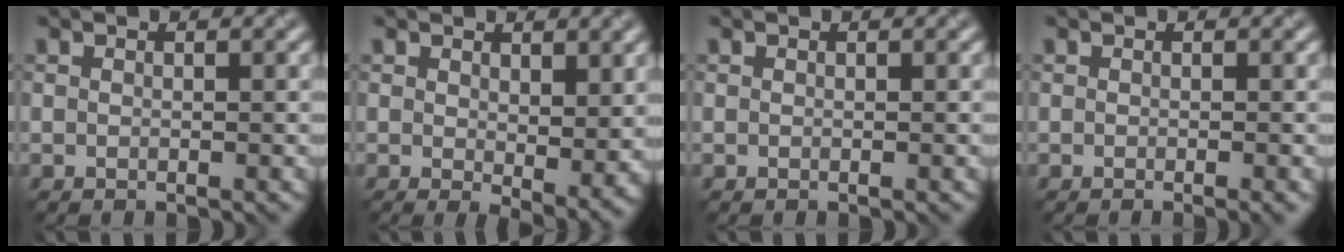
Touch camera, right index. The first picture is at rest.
{"total": 4.1, "force": [0.4, 1.8, 3.7], "torque": [-0.069, -0.018, 0.017]}
{"total": 0.0}
{"total": 1.5, "force": [-0.6, 0.4, 1.2], "torque": [-0.013, 0.000, -0.006]}